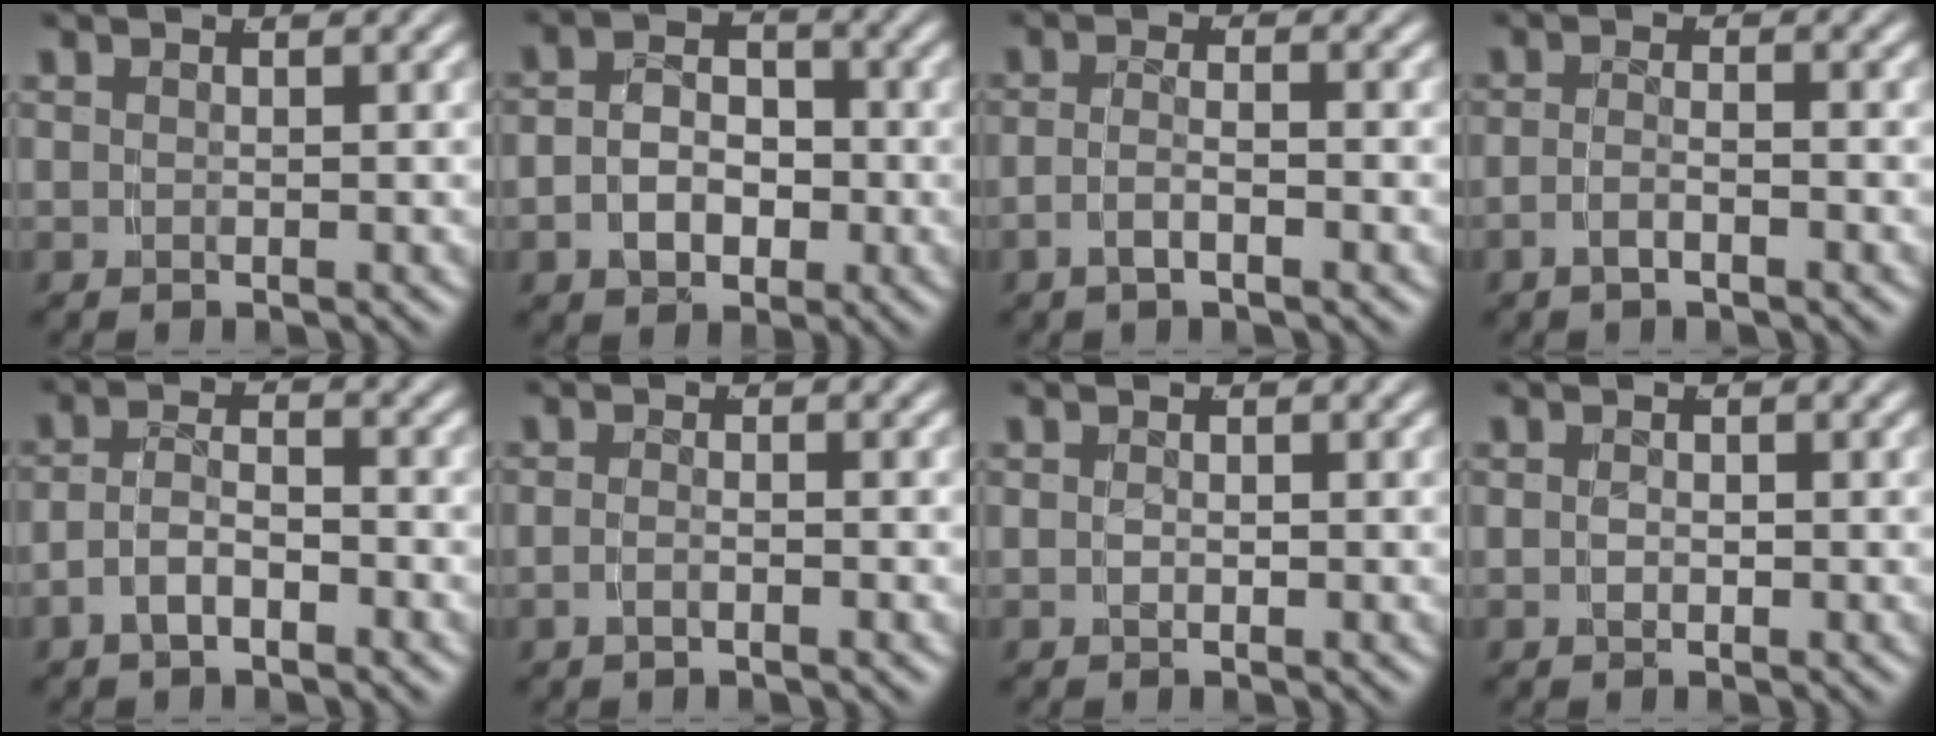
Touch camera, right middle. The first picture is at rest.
{"total": 5.8, "force": [-1.4, 4.5, 3.3], "torque": [-0.060, -0.009, -0.026]}
{"total": 2.3, "force": [-1.5, 0.4, 1.7], "torque": [-0.034, -0.009, -0.023]}
{"total": 2.1, "force": [-1.6, 0.2, 1.3], "torque": [-0.028, -0.007, -0.026]}
{"total": 3.5, "force": [-1.9, 2.0, 2.2], "torque": [-0.040, -0.007, -0.031]}
{"total": 1.3, "force": [-1.0, -0.1, 0.9], "torque": [-0.022, -0.005, -0.015]}
{"total": 0.5, "force": [-0.4, -0.1, 0.4], "torque": [-0.009, -0.003, -0.002]}
{"total": 0.7, "force": [-0.5, 0.2, 0.5], "torque": [-0.013, -0.006, -0.004]}